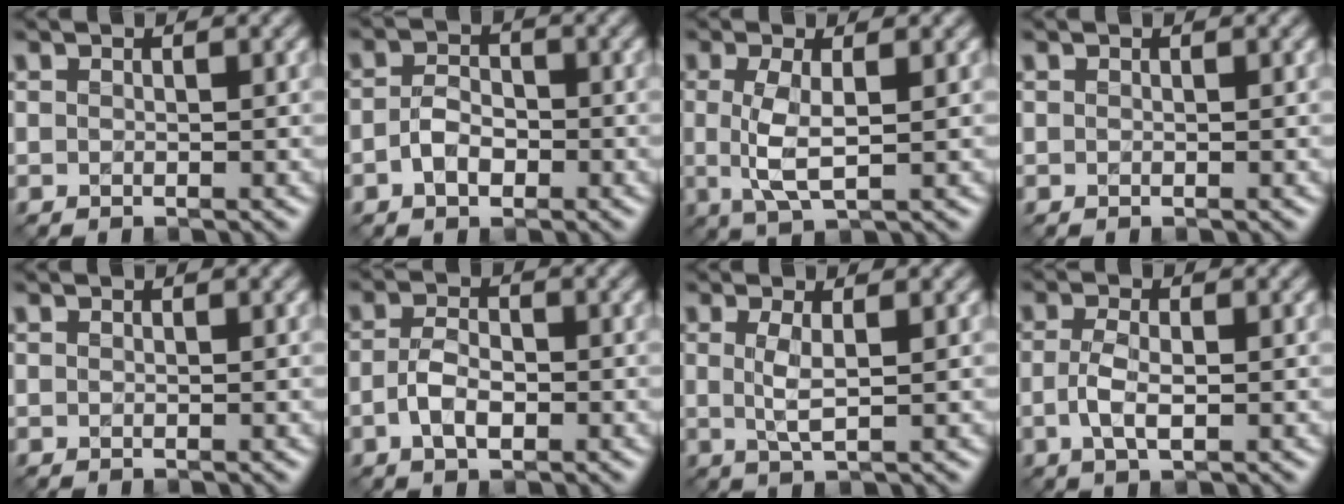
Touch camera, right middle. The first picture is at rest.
{"total": 2.7, "force": [-0.9, 1.7, 1.8], "torque": [-0.035, 0.003, -0.020]}
{"total": 3.6, "force": [0.1, 1.0, 3.4], "torque": [-0.077, -0.002, 0.005]}
{"total": 0.0}
{"total": 0.0}
{"total": 3.2, "force": [-0.9, 1.7, 2.5], "torque": [-0.049, 0.000, -0.020]}
{"total": 2.3, "force": [0.4, 0.5, 2.2], "torque": [-0.050, -0.001, 0.008]}
{"total": 2.9, "force": [-0.5, 1.2, 2.6], "torque": [-0.059, -0.004, -0.010]}